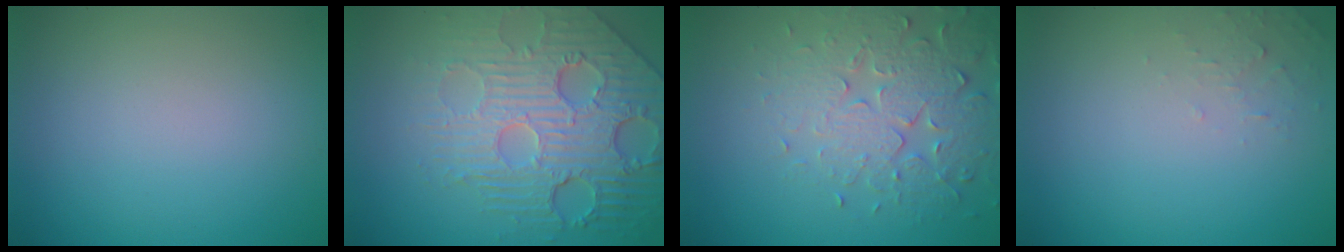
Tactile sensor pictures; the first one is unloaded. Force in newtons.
{"total": 7.6, "press": 5.6, "slide": 5.2}
{"total": 4.5, "press": 4.5, "slide": 0.4}
{"total": 0.9, "press": 0.9, "slide": 0.1}